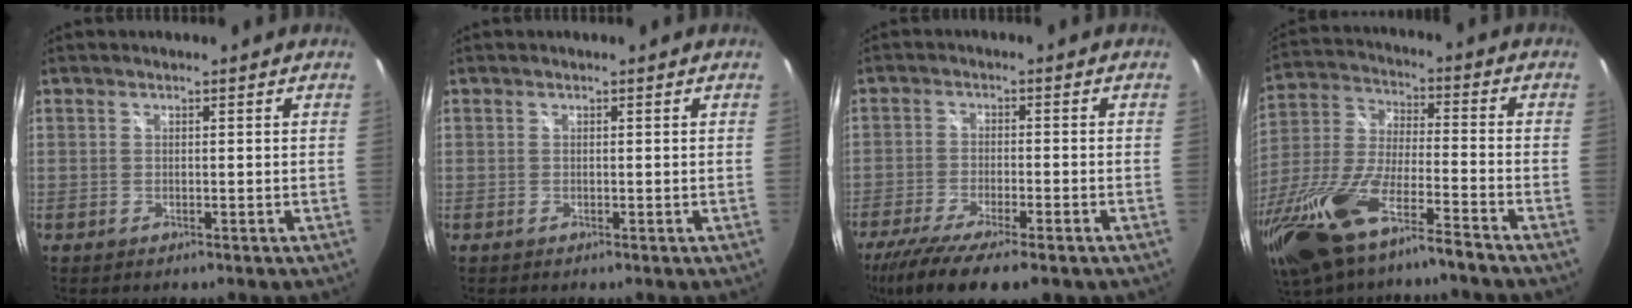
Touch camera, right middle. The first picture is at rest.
{"total": 0.0}
{"total": 13.6, "force": [-9.9, 2.7, 9.0], "torque": [-0.185, -0.053, -0.163]}
{"total": 20.2, "force": [-13.7, 4.5, 14.2], "torque": [-0.311, -0.039, -0.260]}